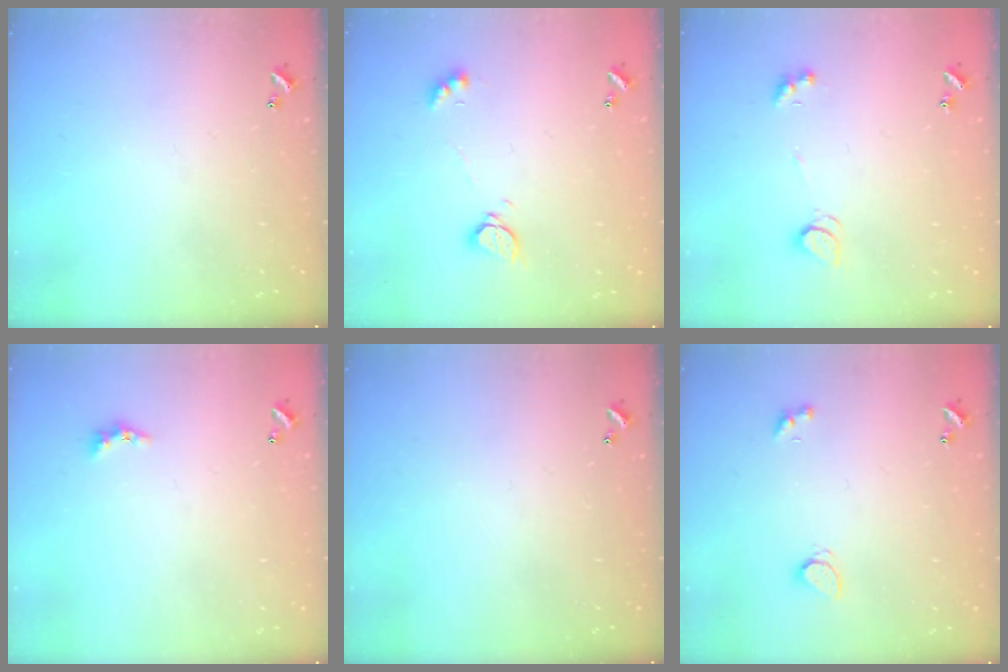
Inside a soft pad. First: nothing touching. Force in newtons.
{"total": 3.0, "press": 3.0, "slide": 0.3}
{"total": 2.5, "press": 2.4, "slide": 0.5}
{"total": 2.5, "press": 2.5, "slide": 0.6}
{"total": 0.0}
{"total": 2.0, "press": 2.0, "slide": 0.4}